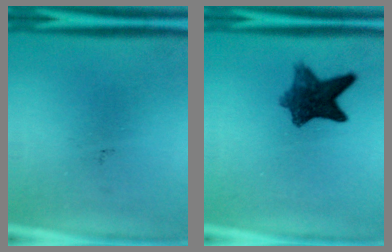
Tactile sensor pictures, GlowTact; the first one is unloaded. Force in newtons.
{"total": 7.7}